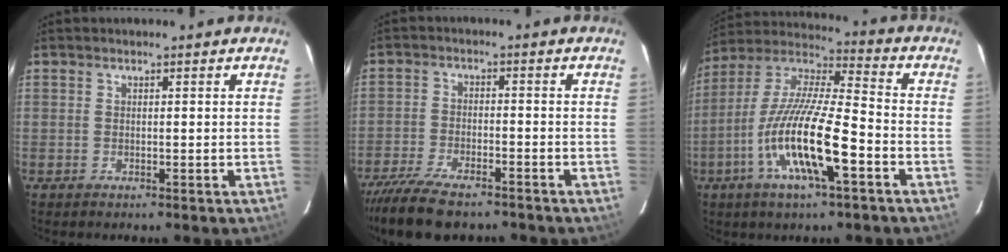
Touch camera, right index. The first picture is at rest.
{"total": 11.9, "force": [-9.8, 3.5, 5.7], "torque": [-0.135, -0.029, -0.172]}
{"total": 17.7, "force": [-7.1, 3.2, 15.9], "torque": [-0.312, -0.018, -0.144]}